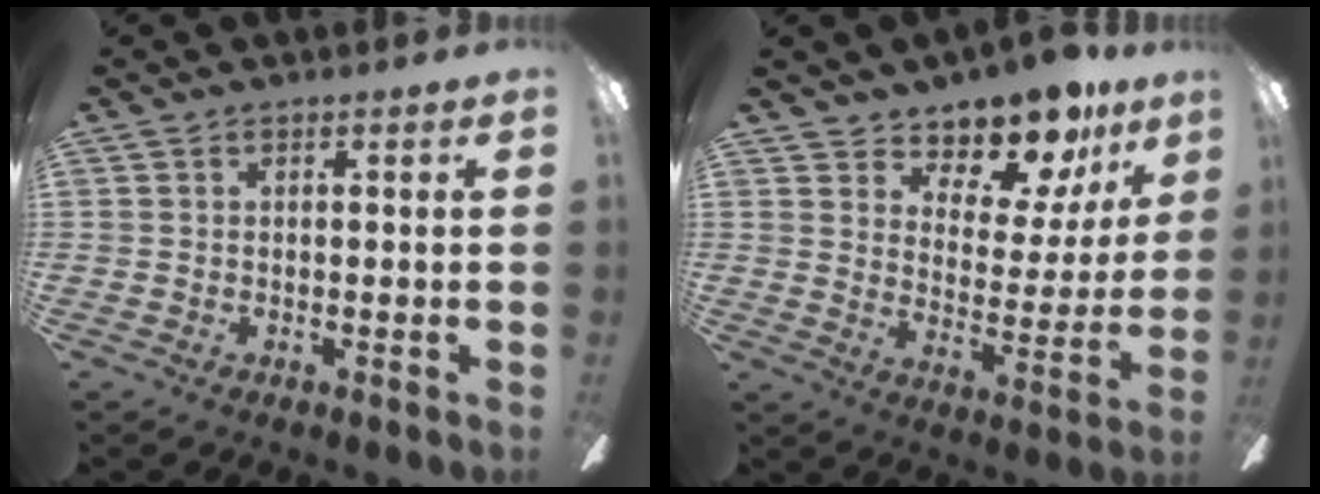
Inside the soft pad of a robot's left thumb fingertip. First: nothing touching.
{"total": 11.6, "force": [10.3, 4.4, 3.1], "torque": [-0.046, -0.090, 0.183]}